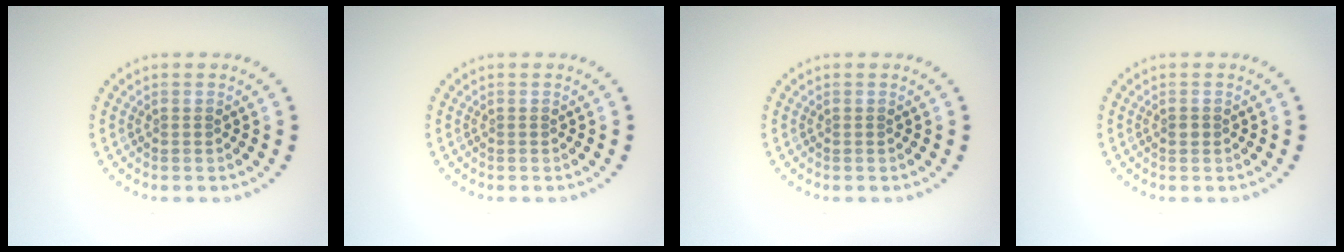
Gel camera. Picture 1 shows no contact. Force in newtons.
{"total": 0.0}
{"total": 0.0}
{"total": 0.8, "press": 0.8, "slide": 0.1}